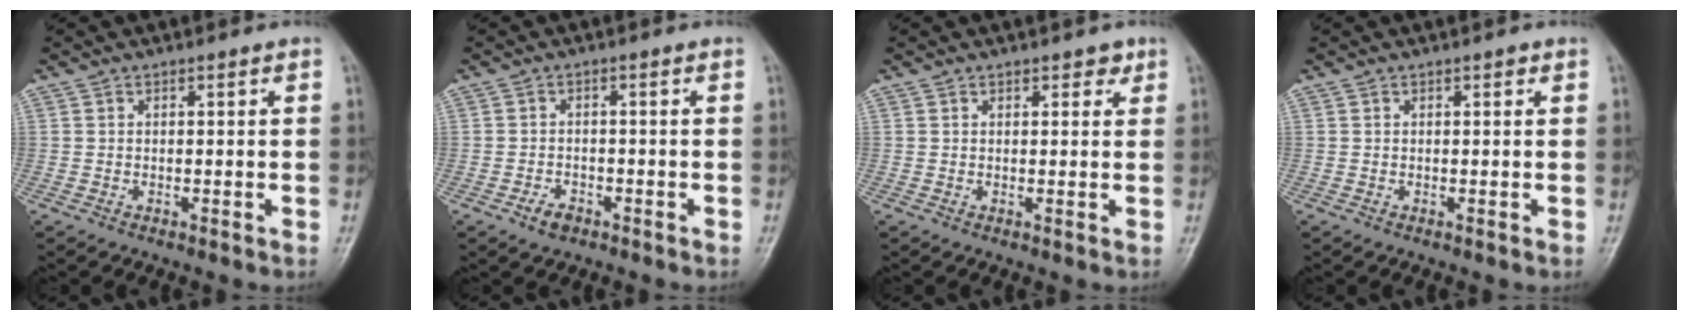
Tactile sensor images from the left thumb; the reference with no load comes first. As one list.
[{"total": 2.7, "force": [-1.6, 1.7, 1.4], "torque": [-0.022, 0.008, -0.024]}, {"total": 2.0, "force": [1.3, 1.2, 1.0], "torque": [0.003, -0.005, 0.014]}, {"total": 0.6, "force": [0.4, 0.3, 0.4], "torque": [-0.004, -0.001, 0.002]}]